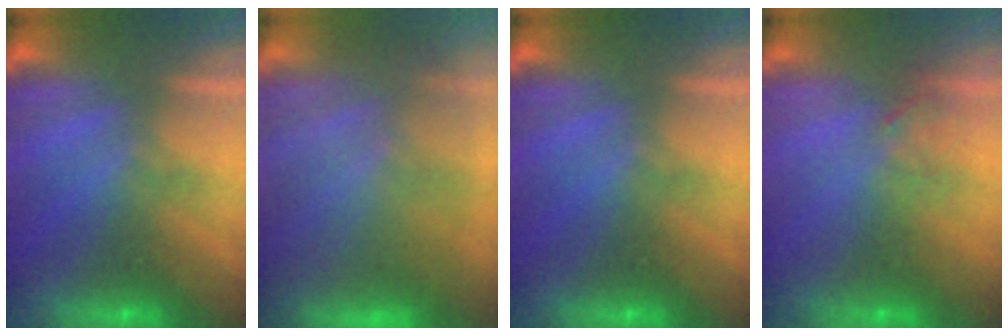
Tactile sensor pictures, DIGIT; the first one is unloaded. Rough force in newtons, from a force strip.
{"total": 11.6}
{"total": 0.0}
{"total": 3.9}